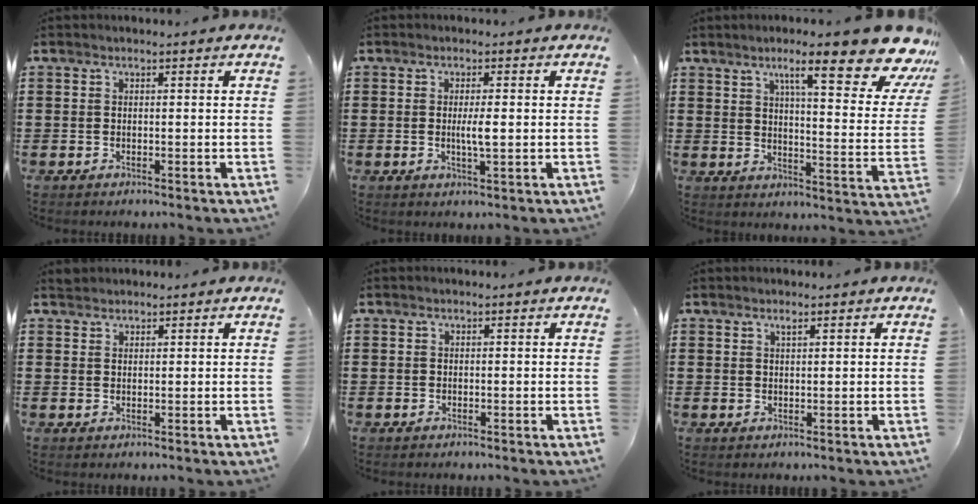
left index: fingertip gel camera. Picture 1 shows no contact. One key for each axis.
{"total": 2.9, "fx": -0.1, "fy": 0.3, "fz": 2.8, "tx": -0.053, "ty": -0.005, "tz": -0.003}
{"total": 13.9, "fx": 9.4, "fy": 1.7, "fz": 10.1, "tx": -0.160, "ty": -0.047, "tz": 0.143}
{"total": 1.3, "fx": 1.2, "fy": 0.4, "fz": 0.0, "tx": -0.004, "ty": 0.002, "tz": 0.025}
{"total": 0.0}
{"total": 0.8, "fx": 0.6, "fy": 0.1, "fz": 0.6, "tx": -0.013, "ty": -0.001, "tz": 0.011}